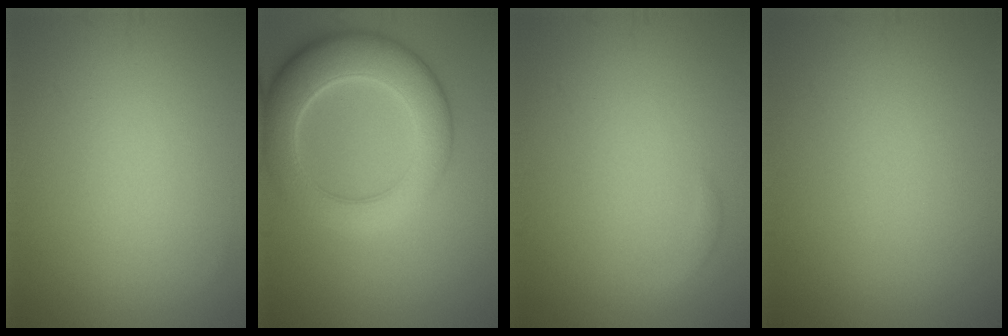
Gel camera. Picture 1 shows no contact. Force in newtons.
{"total": 8.2, "press": 8.2, "slide": 0.6}
{"total": 0.9, "press": 0.9, "slide": 0.0}
{"total": 0.0}